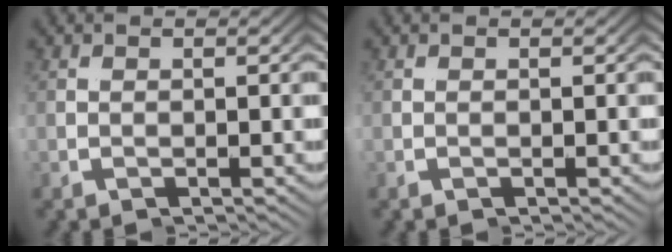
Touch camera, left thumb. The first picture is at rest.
{"total": 0.0}